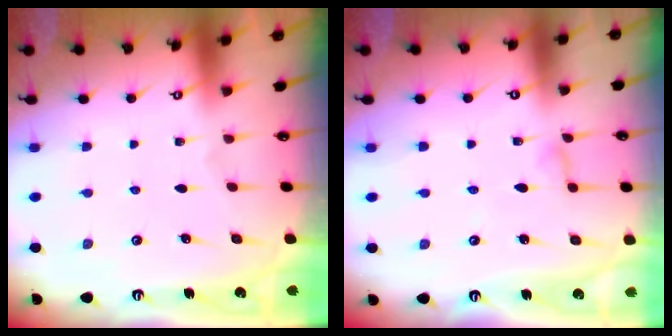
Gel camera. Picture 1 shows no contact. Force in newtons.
{"total": 3.6, "press": 3.6, "slide": 0.4}